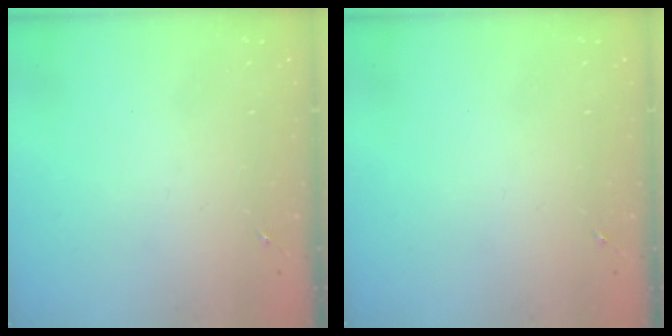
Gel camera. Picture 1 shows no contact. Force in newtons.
{"total": 0.0}